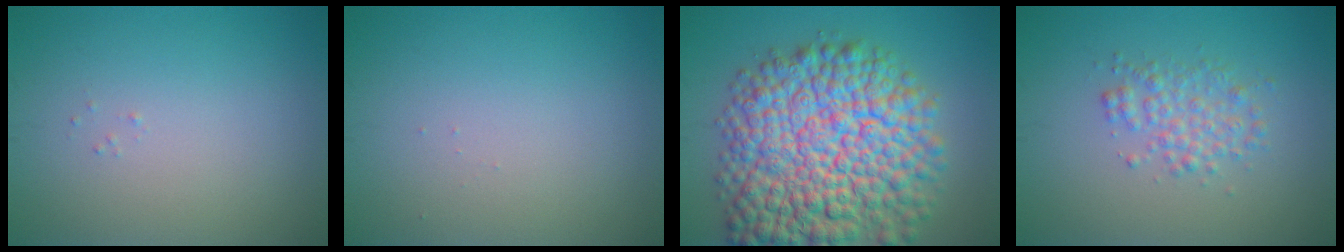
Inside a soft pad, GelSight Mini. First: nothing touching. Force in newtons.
{"total": 0.0}
{"total": 14.7, "press": 14.7, "slide": 0.5}
{"total": 2.6, "press": 2.6, "slide": 0.0}